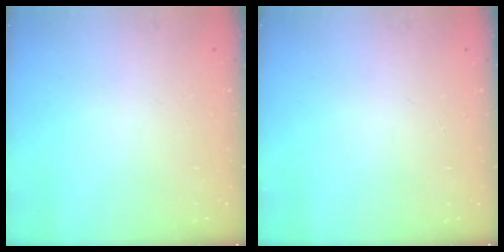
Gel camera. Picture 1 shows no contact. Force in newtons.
{"total": 0.0}